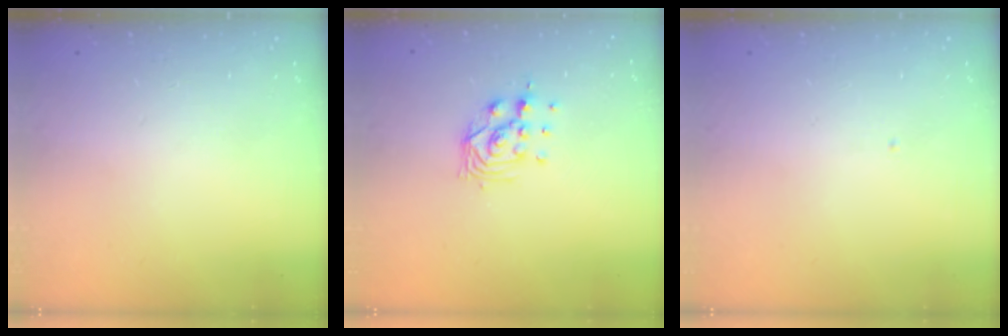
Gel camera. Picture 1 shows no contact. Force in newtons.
{"total": 8.5, "press": 8.5, "slide": 0.8}
{"total": 0.0}